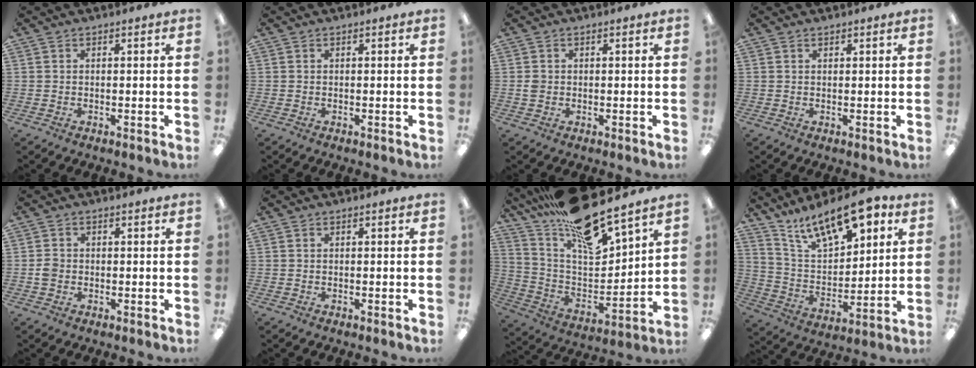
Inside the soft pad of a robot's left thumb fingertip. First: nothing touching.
{"total": 0.0}
{"total": 1.5, "force": [0.0, 1.3, 0.8], "torque": [-0.015, 0.004, 0.000]}
{"total": 0.7, "force": [0.6, 0.2, 0.2], "torque": [-0.004, 0.000, 0.012]}
{"total": 2.0, "force": [-0.3, 1.8, 1.0], "torque": [-0.017, 0.003, -0.006]}
{"total": 0.0}
{"total": 20.2, "force": [17.0, 4.3, 10.0], "torque": [-0.179, -0.127, 0.288]}
{"total": 16.9, "force": [12.2, 6.6, 9.7], "torque": [-0.169, -0.064, 0.212]}